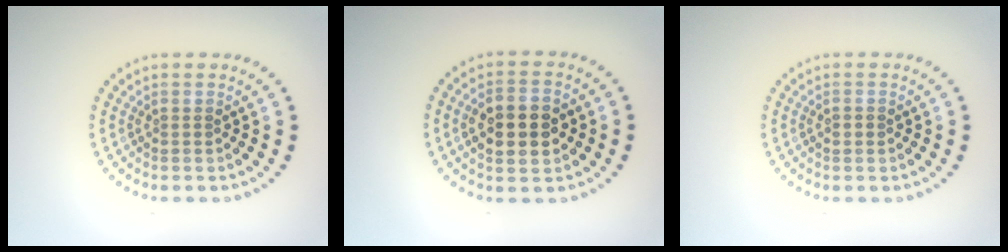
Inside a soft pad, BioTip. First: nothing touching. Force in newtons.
{"total": 5.0, "press": 5.0, "slide": 0.3}
{"total": 1.1, "press": 1.1, "slide": 0.1}